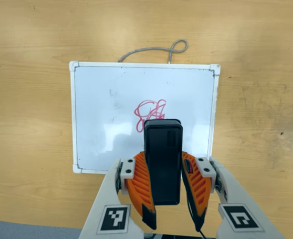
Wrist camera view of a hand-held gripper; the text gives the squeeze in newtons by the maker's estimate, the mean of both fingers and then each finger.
{"total": 8.7, "left": 7.0, "right": 10.4}